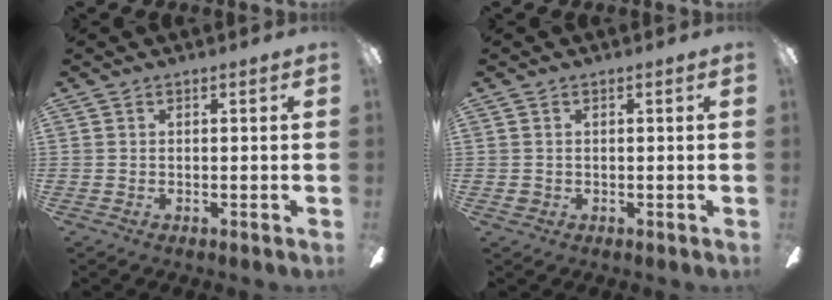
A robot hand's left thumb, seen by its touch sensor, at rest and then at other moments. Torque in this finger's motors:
{"motor_torque": [-0.06, 0.15, 0.00, 0.24, -0.06]}